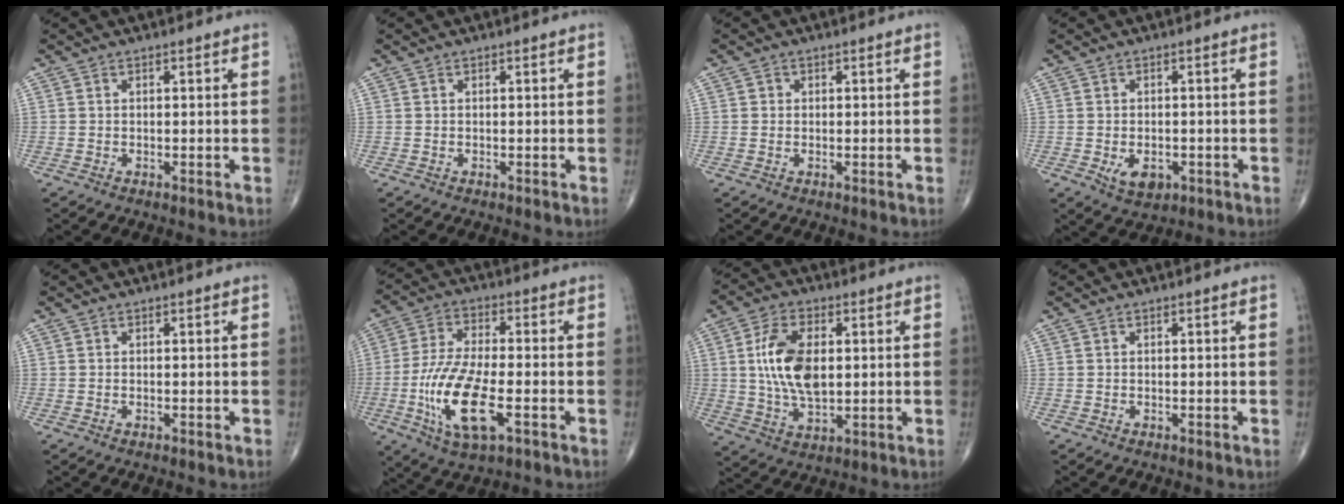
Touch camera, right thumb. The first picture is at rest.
{"total": 0.0}
{"total": 0.7, "force": [0.1, 0.7, 0.1], "torque": [0.002, 0.002, 0.001]}
{"total": 4.7, "force": [-1.5, 3.0, 3.4], "torque": [-0.045, 0.000, -0.015]}
{"total": 0.0}
{"total": 14.7, "force": [-4.3, 5.3, 13.0], "torque": [-0.273, 0.007, -0.076]}
{"total": 12.6, "force": [1.6, 6.9, 10.3], "torque": [-0.190, -0.004, 0.033]}
{"total": 0.0}